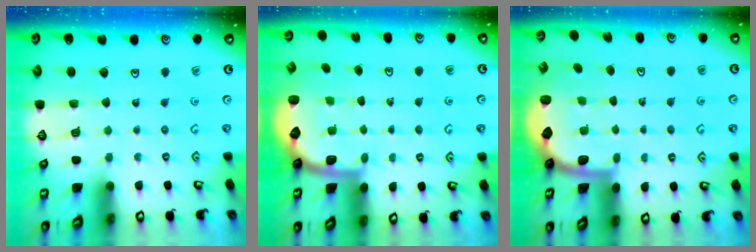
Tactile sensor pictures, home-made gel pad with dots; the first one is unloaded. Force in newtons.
{"total": 2.3, "press": 2.0, "slide": 1.3}
{"total": 2.2, "press": 2.0, "slide": 1.1}